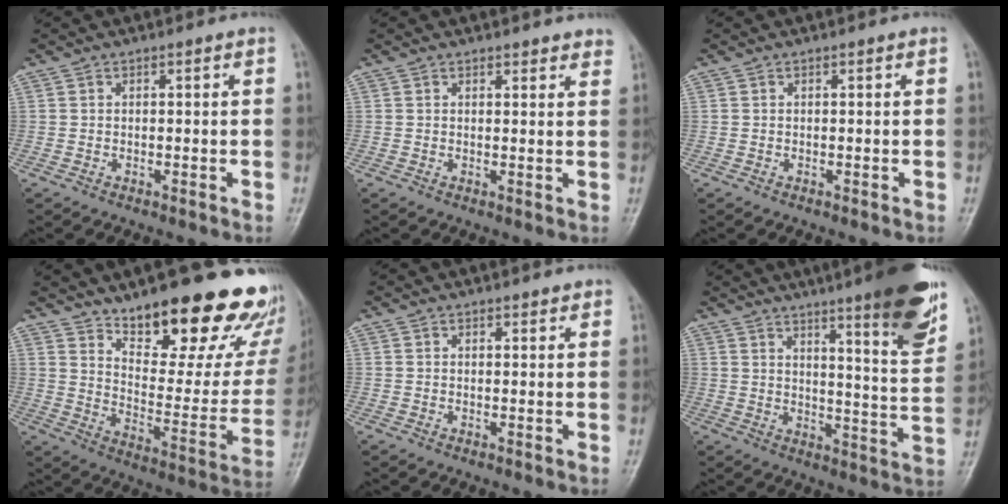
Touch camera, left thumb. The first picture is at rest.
{"total": 3.3, "force": [3.0, 1.1, 1.0], "torque": [0.013, -0.010, 0.027]}
{"total": 0.0}
{"total": 26.3, "force": [18.1, 9.2, 16.7], "torque": [-0.187, -0.113, 0.255]}
{"total": 1.1, "force": [0.9, 0.5, 0.3], "torque": [0.003, -0.004, 0.009]}
{"total": 16.7, "force": [10.5, 2.2, 12.9], "torque": [-0.155, -0.061, 0.143]}